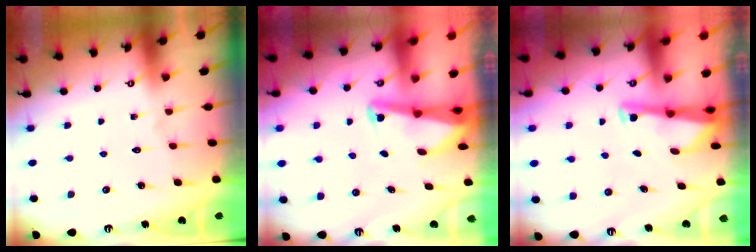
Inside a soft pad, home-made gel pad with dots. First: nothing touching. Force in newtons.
{"total": 2.7, "press": 2.6, "slide": 0.6}
{"total": 3.0, "press": 3.0, "slide": 0.2}